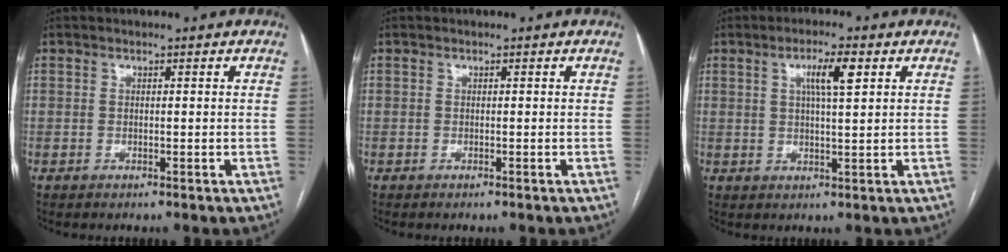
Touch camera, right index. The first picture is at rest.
{"total": 0.0}
{"total": 5.0, "force": [1.9, 0.4, 4.6], "torque": [-0.082, 0.003, 0.033]}